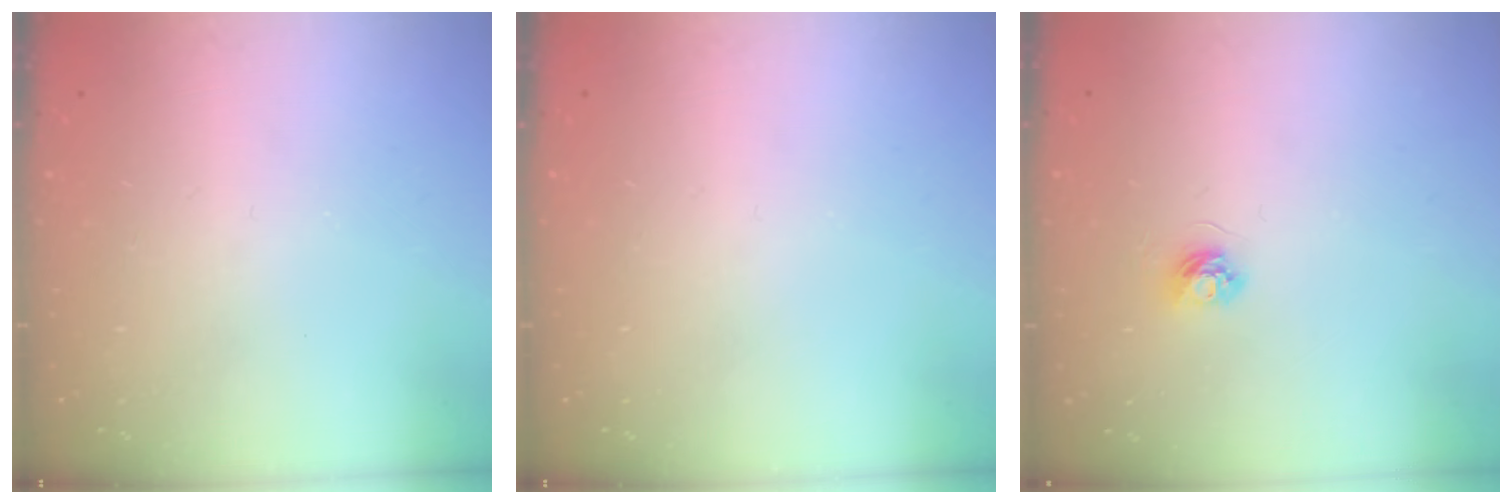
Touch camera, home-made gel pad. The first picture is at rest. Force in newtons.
{"total": 0.0}
{"total": 3.6, "press": 3.6, "slide": 0.5}